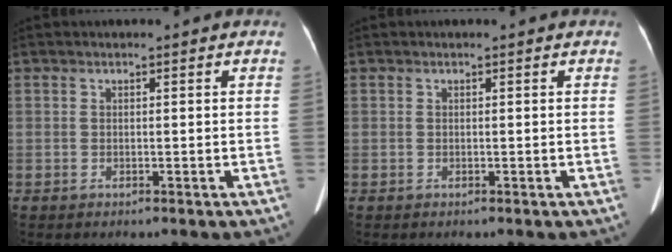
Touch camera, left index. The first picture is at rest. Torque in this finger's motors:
{"motor_torque": [0.00, 0.00, 0.02, 0.01]}